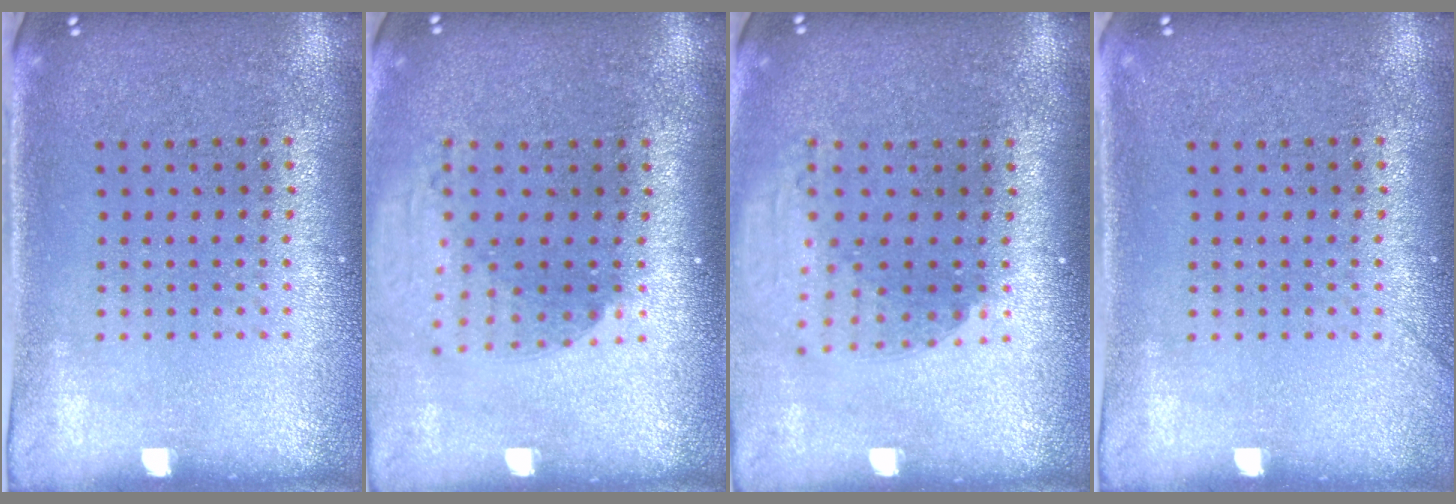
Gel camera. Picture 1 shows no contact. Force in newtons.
{"total": 2.0, "press": 1.5, "slide": 1.3}
{"total": 2.0, "press": 1.5, "slide": 1.3}
{"total": 0.7, "press": 0.7, "slide": 0.1}